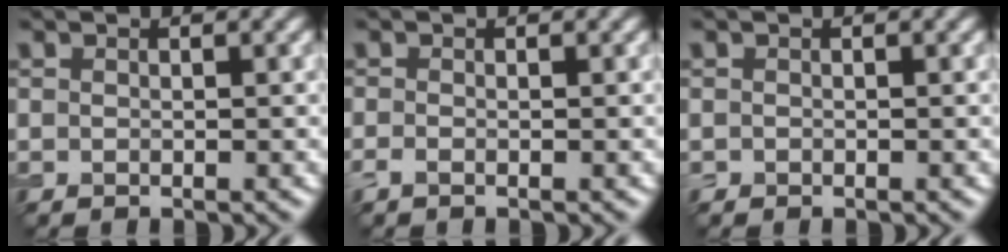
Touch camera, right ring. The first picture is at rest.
{"total": 0.8, "force": [-0.5, 0.3, 0.6], "torque": [-0.015, -0.004, -0.013]}
{"total": 0.0}